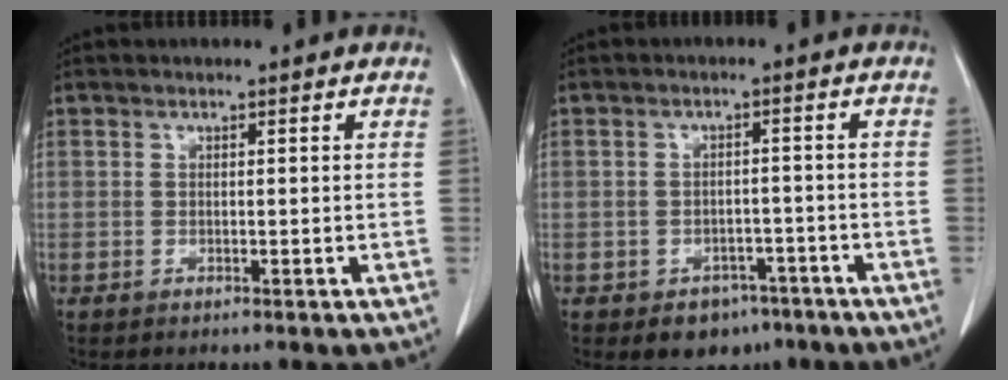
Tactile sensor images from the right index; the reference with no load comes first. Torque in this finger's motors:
{"motor_torque": [-0.50, 0.04, -0.13, -0.08]}